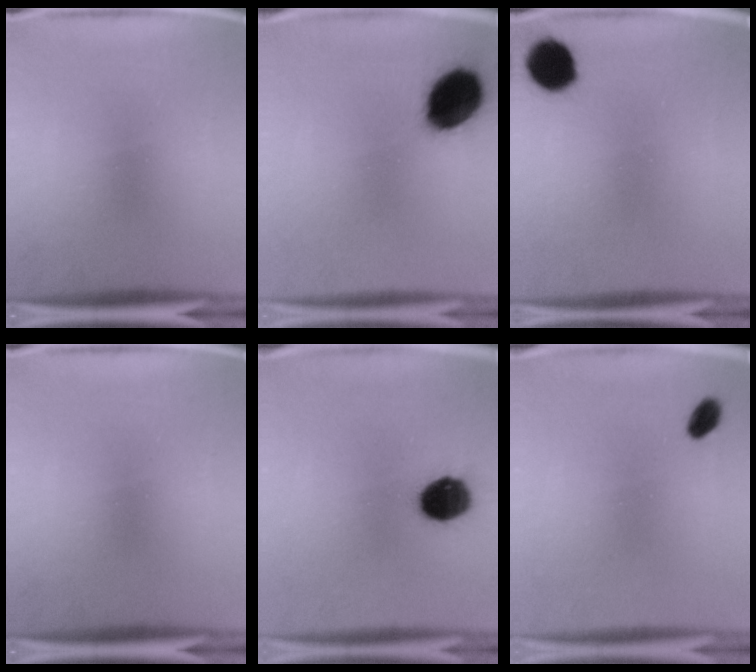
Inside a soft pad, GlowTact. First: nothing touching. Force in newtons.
{"total": 13.9}
{"total": 9.2}
{"total": 0.0}
{"total": 12.2}
{"total": 2.8}